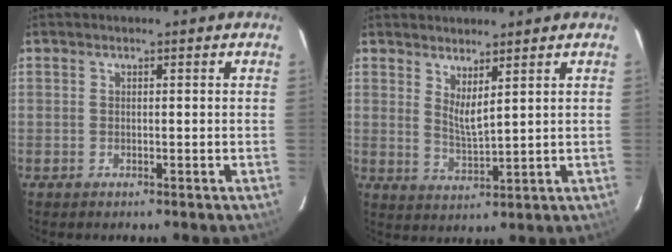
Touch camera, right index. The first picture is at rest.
{"total": 4.1, "force": [2.9, 0.5, 2.9], "torque": [-0.051, -0.012, 0.049]}